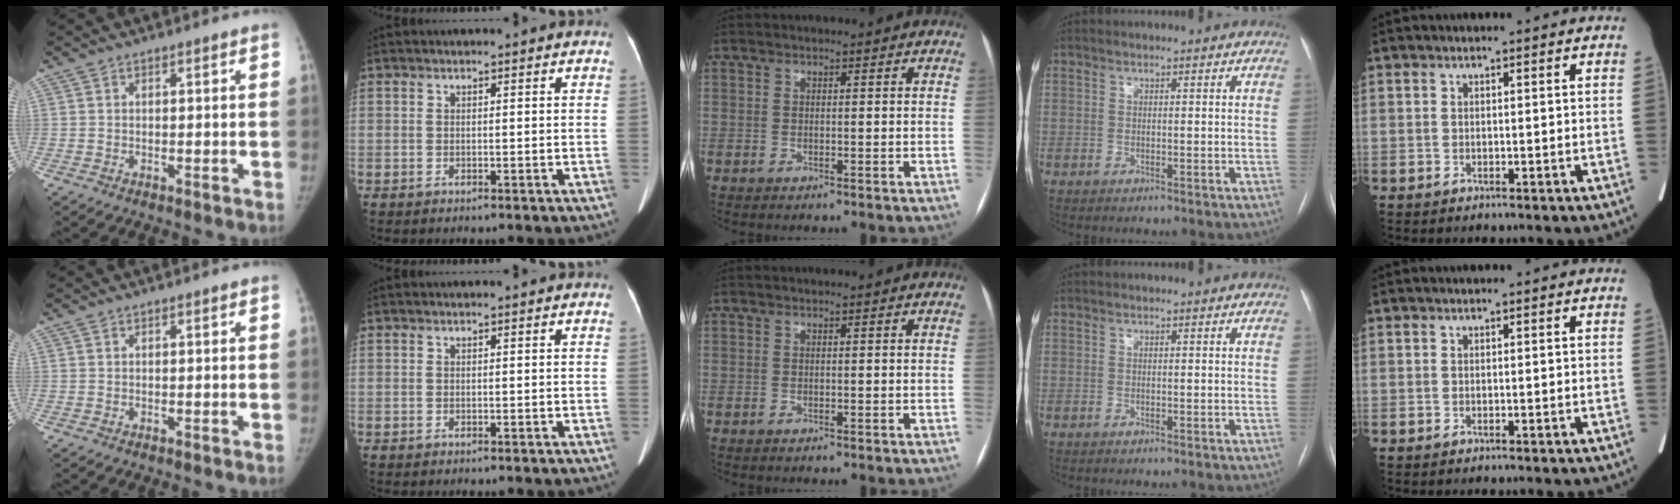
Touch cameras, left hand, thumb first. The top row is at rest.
{}